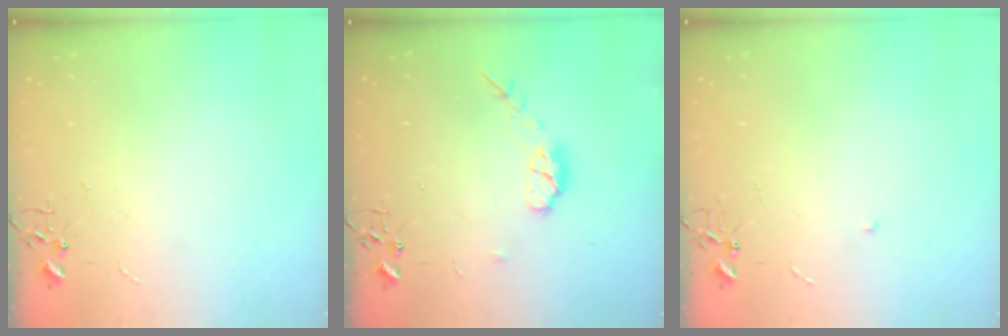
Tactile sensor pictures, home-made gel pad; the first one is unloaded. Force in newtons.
{"total": 7.4, "press": 7.4, "slide": 0.4}
{"total": 3.9, "press": 3.8, "slide": 0.5}